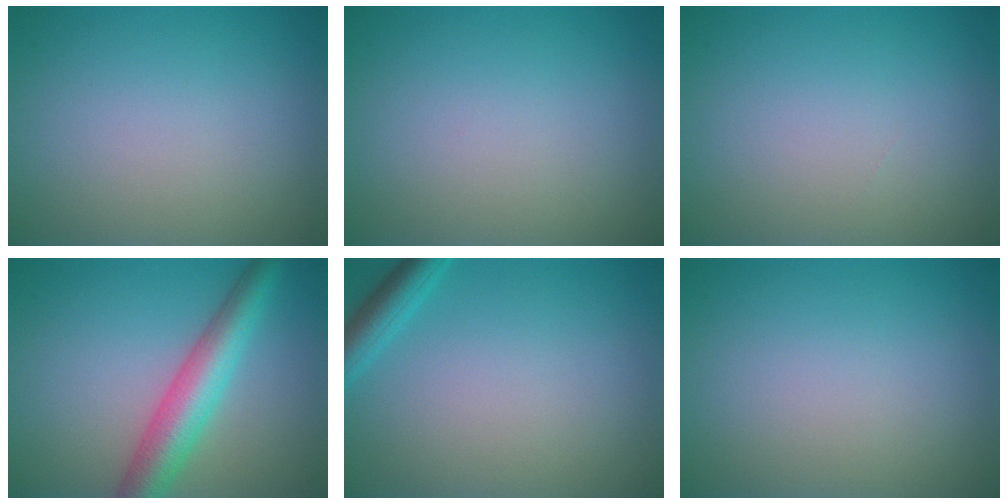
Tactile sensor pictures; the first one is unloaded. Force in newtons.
{"total": 0.0}
{"total": 0.0}
{"total": 5.6, "press": 5.6, "slide": 0.1}
{"total": 2.4, "press": 2.4, "slide": 0.2}
{"total": 0.0}